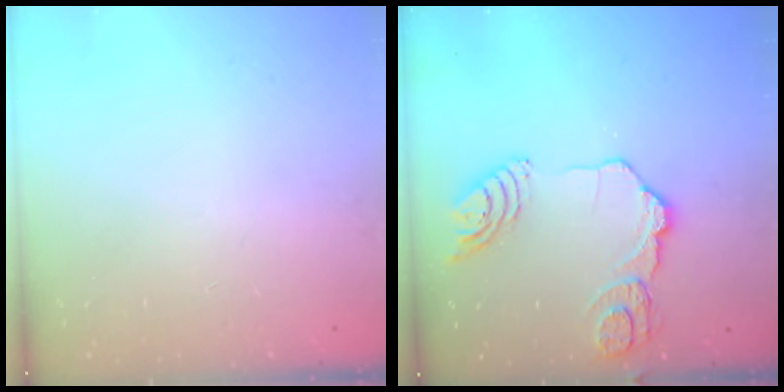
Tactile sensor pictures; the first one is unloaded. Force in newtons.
{"total": 14.5, "press": 14.4, "slide": 1.5}